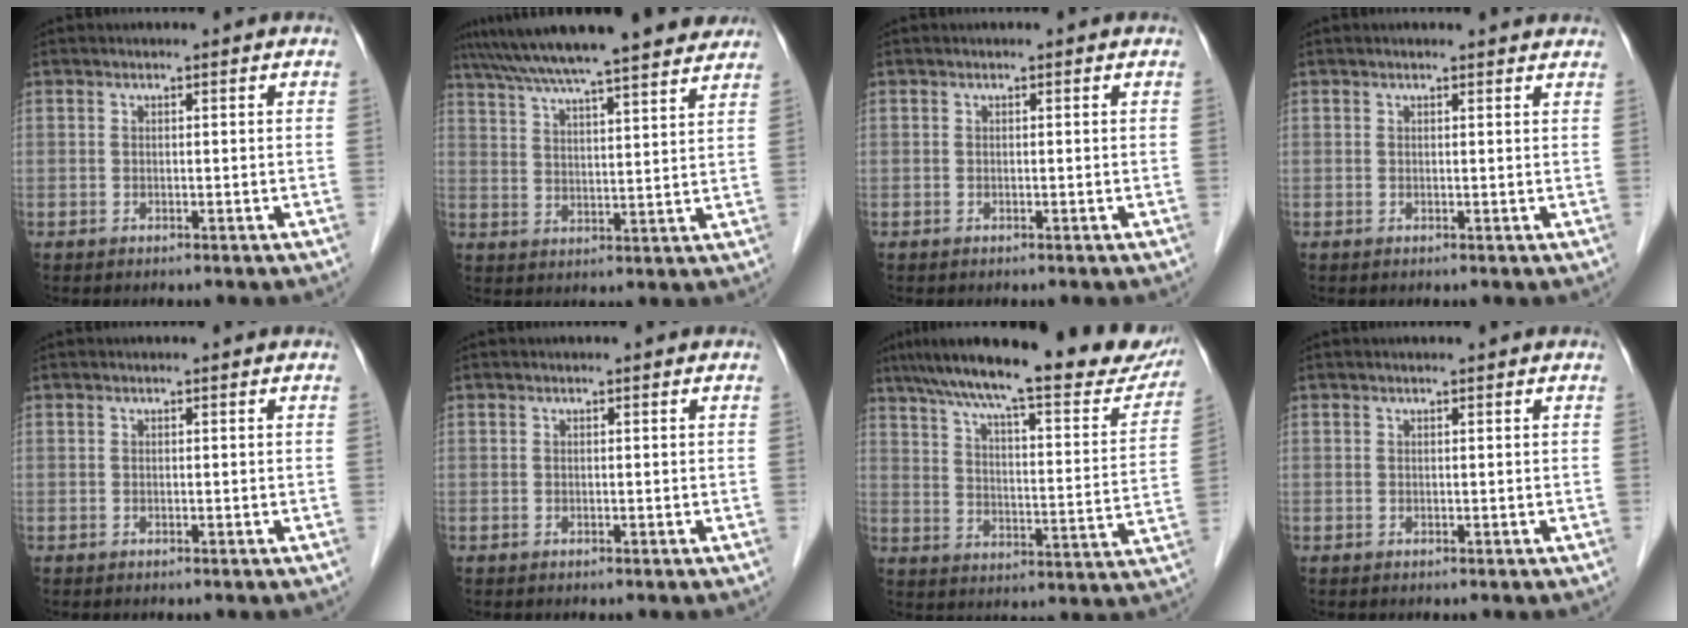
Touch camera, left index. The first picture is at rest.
{"total": 22.4, "force": [19.6, 1.7, 10.8], "torque": [-0.182, 0.025, 0.273]}
{"total": 0.0}
{"total": 4.2, "force": [4.0, 0.5, 1.2], "torque": [-0.015, 0.013, 0.033]}
{"total": 0.0}
{"total": 0.0}
{"total": 26.6, "force": [22.0, 4.7, 14.1], "torque": [-0.220, -0.017, 0.291]}
{"total": 0.8, "force": [0.8, 0.0, 0.3], "torque": [-0.006, 0.010, 0.011]}